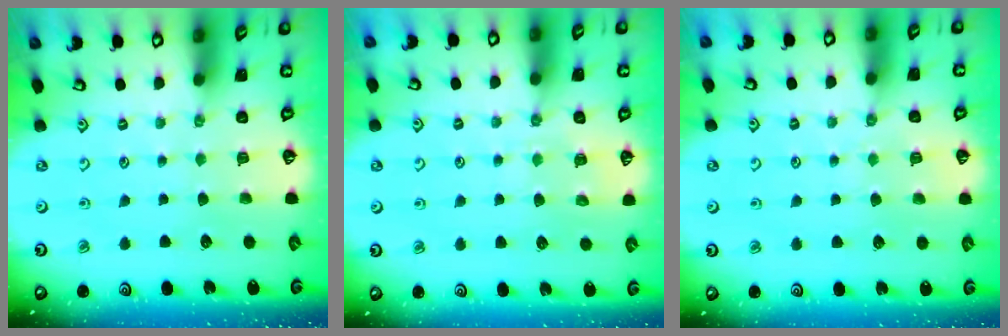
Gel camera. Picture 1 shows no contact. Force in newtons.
{"total": 4.8, "press": 4.8, "slide": 0.7}
{"total": 4.1, "press": 4.1, "slide": 0.4}